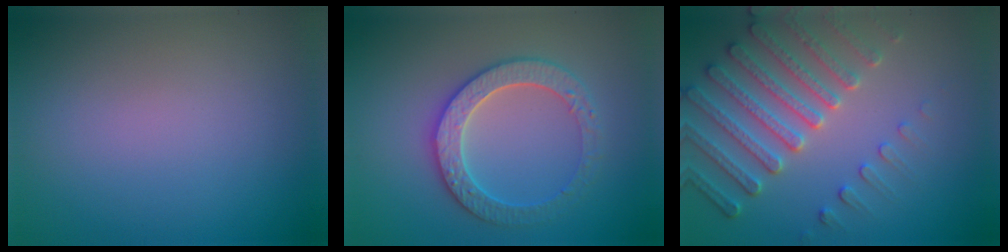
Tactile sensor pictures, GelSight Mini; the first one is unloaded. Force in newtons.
{"total": 3.6, "press": 3.5, "slide": 0.4}
{"total": 5.2, "press": 4.7, "slide": 2.2}